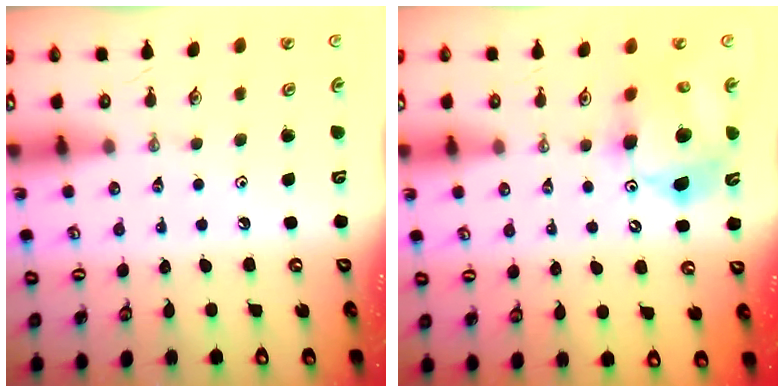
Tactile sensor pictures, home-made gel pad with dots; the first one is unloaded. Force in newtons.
{"total": 12.2, "press": 12.0, "slide": 2.1}